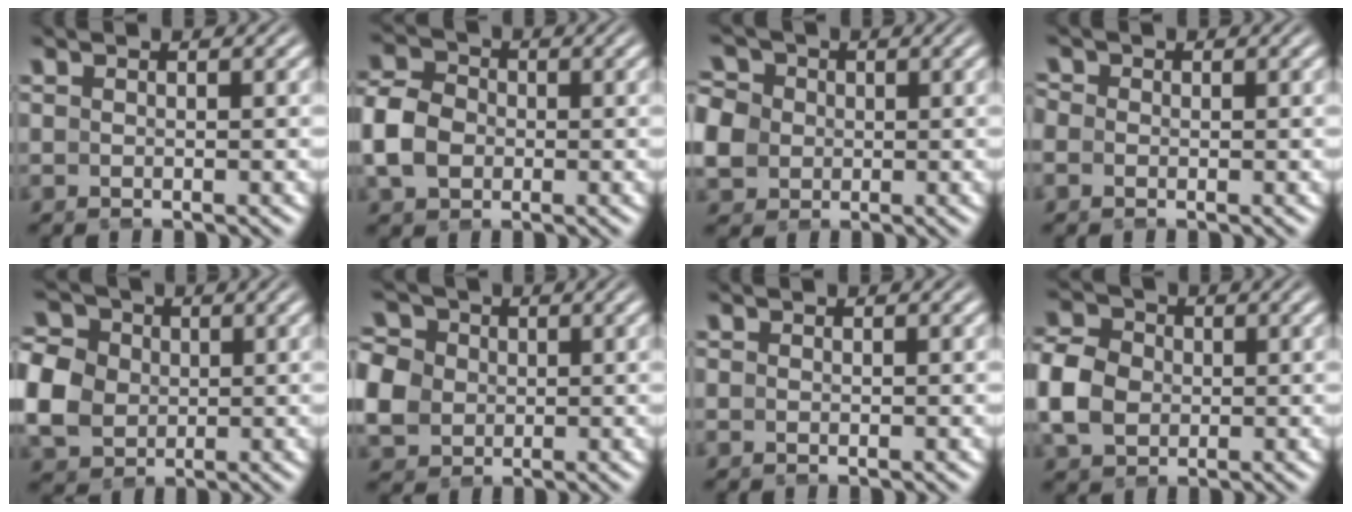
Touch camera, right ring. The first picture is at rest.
{"total": 4.4, "force": [-0.5, 3.7, 2.4], "torque": [-0.061, -0.008, -0.008]}
{"total": 8.7, "force": [0.8, 7.7, 4.0], "torque": [-0.093, -0.012, 0.008]}
{"total": 2.9, "force": [-0.3, 2.8, 0.9], "torque": [-0.030, 0.000, -0.014]}
{"total": 9.6, "force": [1.0, 8.5, 4.5], "torque": [-0.101, -0.014, 0.014]}
{"total": 9.3, "force": [1.1, 8.1, 4.3], "torque": [-0.098, -0.013, 0.015]}
{"total": 0.8, "force": [-0.1, 0.7, 0.2], "torque": [-0.010, -0.003, -0.002]}
{"total": 4.8, "force": [-0.1, 4.1, 2.6], "torque": [-0.061, -0.009, 0.002]}